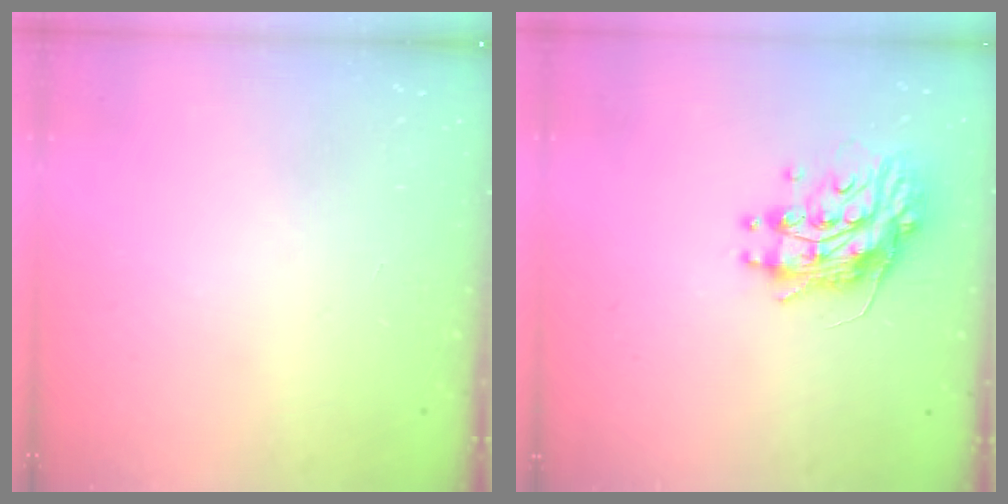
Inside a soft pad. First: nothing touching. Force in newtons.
{"total": 12.2, "press": 12.1, "slide": 0.9}